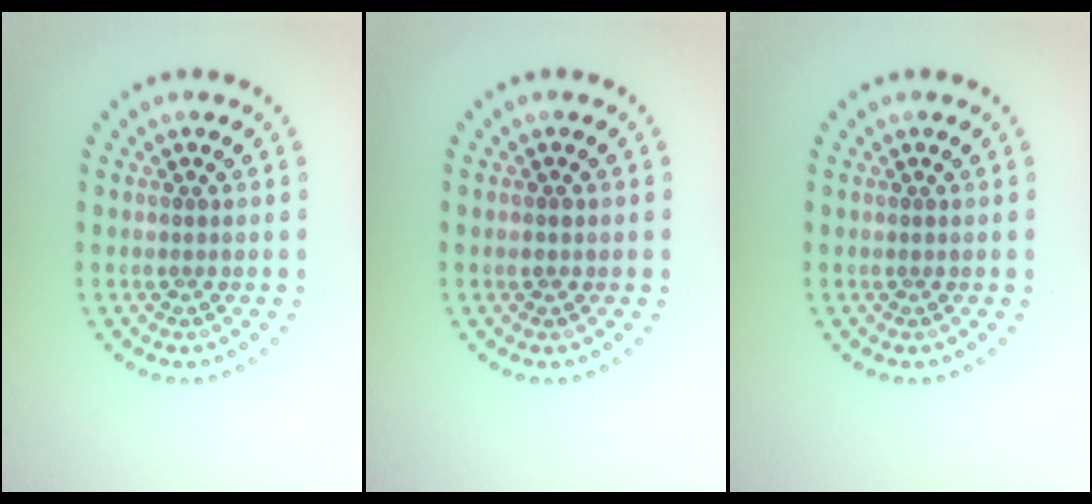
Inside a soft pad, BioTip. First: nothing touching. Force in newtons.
{"total": 1.0, "press": 1.0, "slide": 0.1}
{"total": 0.0}